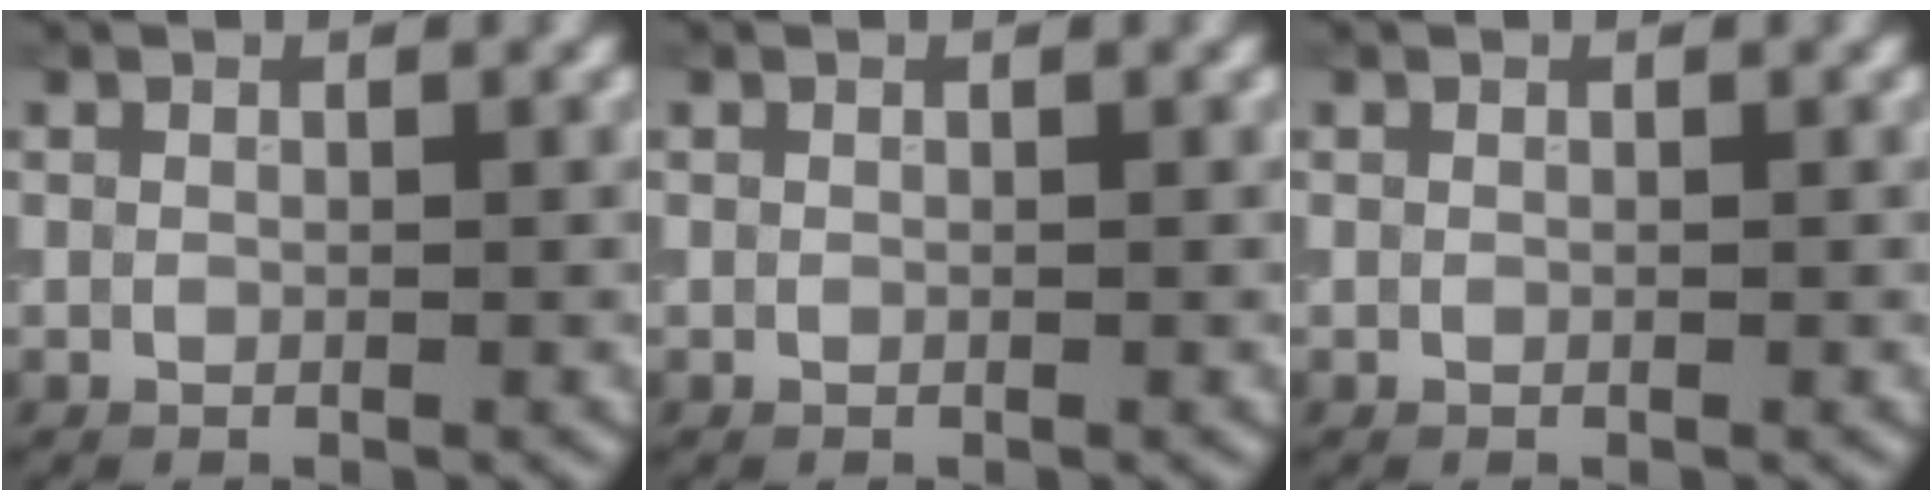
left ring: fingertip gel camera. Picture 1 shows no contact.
{"total": 0.0}
{"total": 0.0}